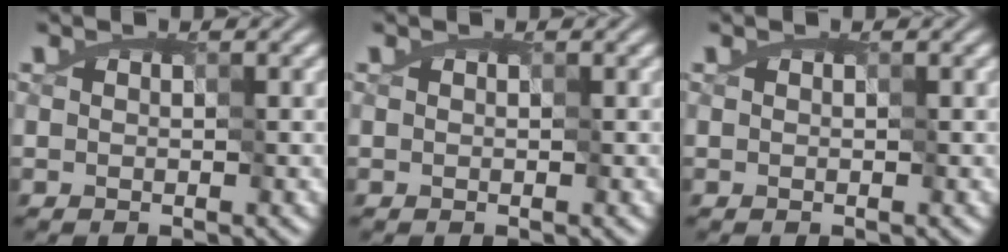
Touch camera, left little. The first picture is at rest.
{"total": 0.0}
{"total": 0.0}